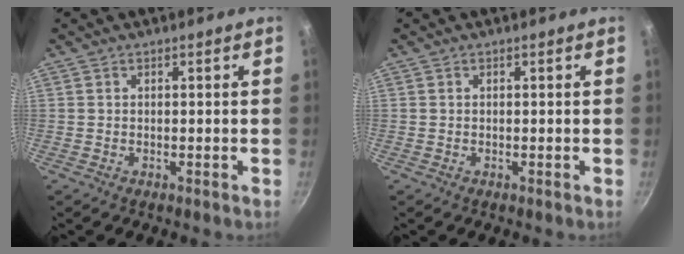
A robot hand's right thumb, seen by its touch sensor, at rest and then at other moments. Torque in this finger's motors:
{"motor_torque": [-0.08, 0.09, 0.27, 0.08, 0.03]}